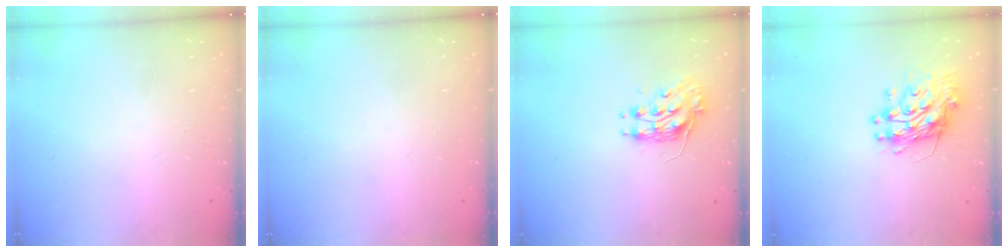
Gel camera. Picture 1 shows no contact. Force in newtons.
{"total": 0.0}
{"total": 8.7, "press": 8.7, "slide": 0.4}
{"total": 11.7, "press": 11.6, "slide": 1.2}